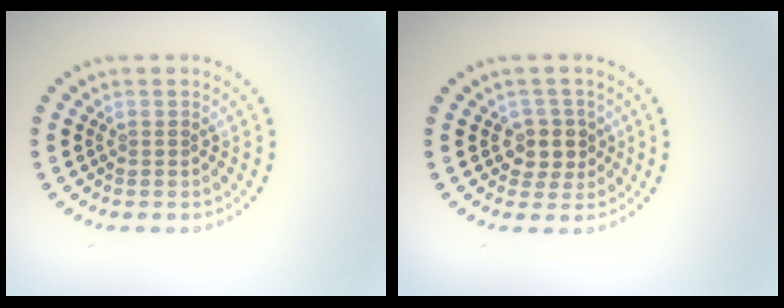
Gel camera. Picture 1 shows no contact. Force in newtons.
{"total": 2.5, "press": 2.2, "slide": 1.2}